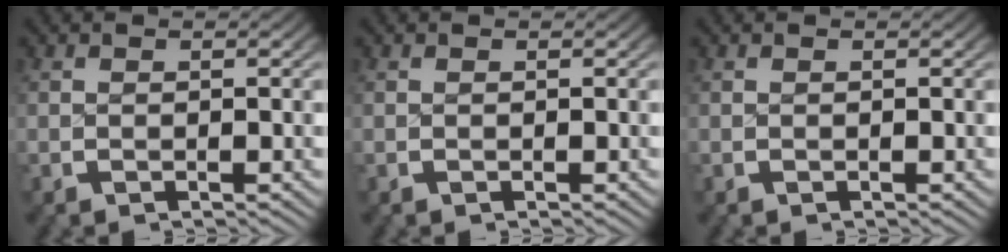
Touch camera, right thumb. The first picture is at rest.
{"total": 0.0}
{"total": 0.0}